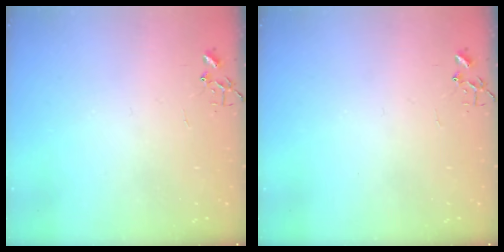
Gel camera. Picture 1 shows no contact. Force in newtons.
{"total": 0.0}